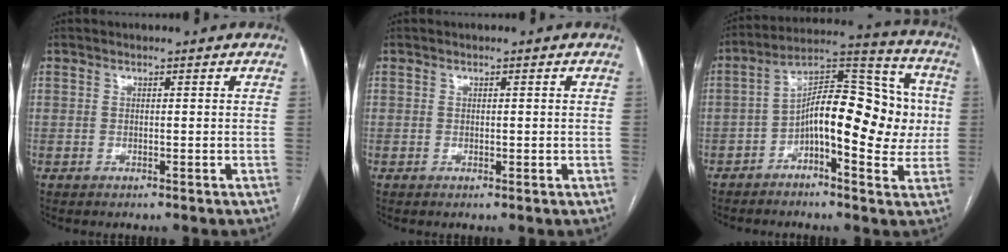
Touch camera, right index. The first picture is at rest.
{"total": 0.6, "force": [0.0, 0.4, 0.4], "torque": [-0.005, 0.001, 0.003]}
{"total": 15.3, "force": [-1.6, 6.2, 13.8], "torque": [-0.209, 0.049, -0.027]}